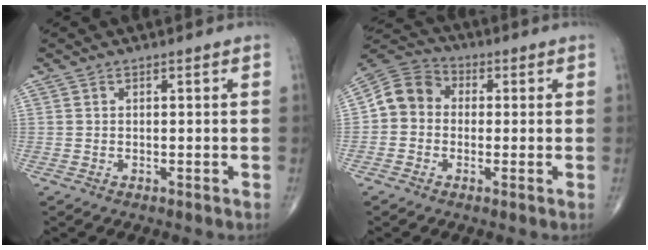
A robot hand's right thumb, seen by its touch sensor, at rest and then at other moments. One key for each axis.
{"total": 8.4, "fx": -0.3, "fy": 7.3, "fz": 4.0, "tx": -0.057, "ty": 0.029, "tz": -0.021}